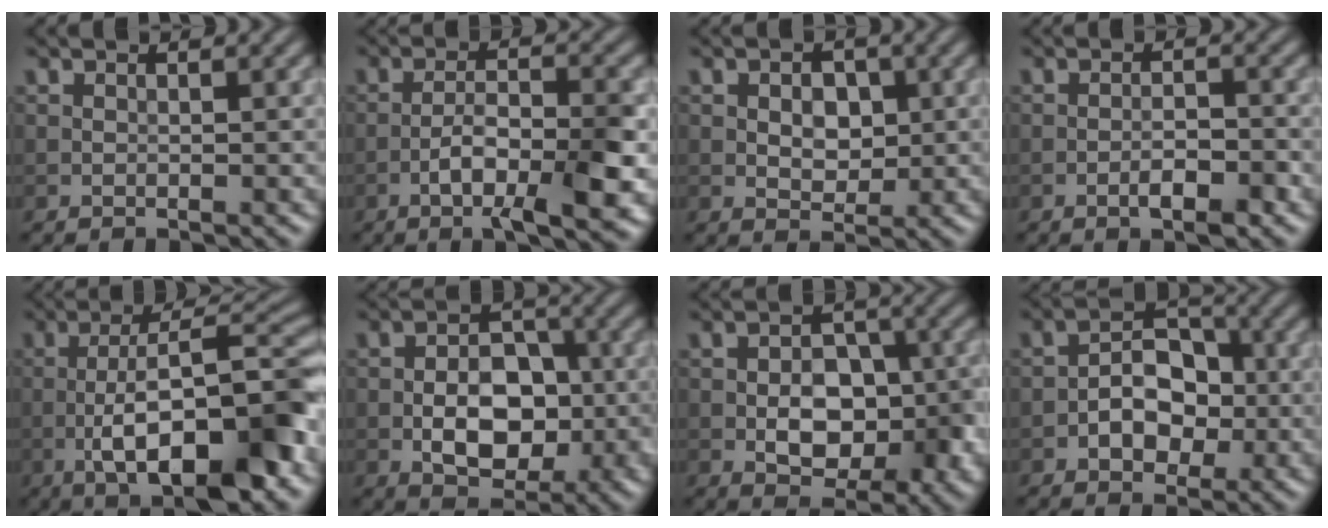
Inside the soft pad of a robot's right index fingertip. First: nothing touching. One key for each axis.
{"total": 7.5, "fx": -3.3, "fy": 2.1, "fz": 6.3, "tx": -0.106, "ty": 0.007, "tz": -0.053}
{"total": 2.8, "fx": 0.4, "fy": 2.0, "fz": 2.0, "tx": -0.033, "ty": -0.001, "tz": 0.005}
{"total": 2.6, "fx": -1.3, "fy": 0.8, "fz": 2.2, "tx": -0.039, "ty": 0.005, "tz": -0.024}
{"total": 11.6, "fx": -4.3, "fy": 3.4, "fz": 10.2, "tx": -0.159, "ty": 0.016, "tz": -0.065}
{"total": 6.5, "fx": -1.4, "fy": 4.0, "fz": 4.9, "tx": -0.075, "ty": 0.001, "tz": -0.026}
{"total": 6.6, "fx": -1.2, "fy": 4.1, "fz": 4.9, "tx": -0.068, "ty": -0.001, "tz": -0.020}
{"total": 4.6, "fx": -1.3, "fy": 3.0, "fz": 3.2, "tx": -0.046, "ty": 0.008, "tz": -0.024}